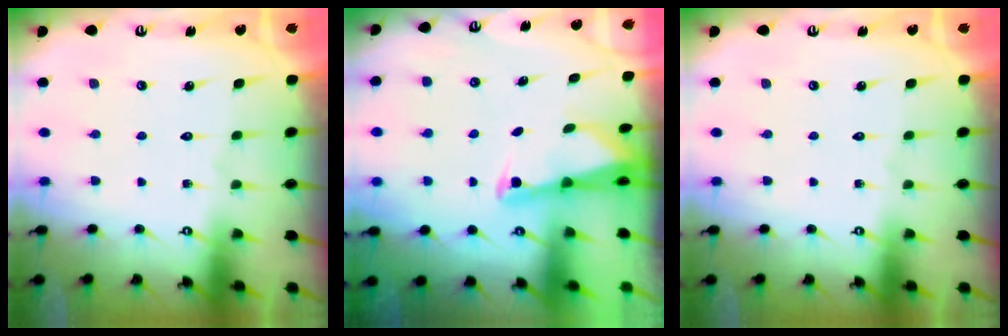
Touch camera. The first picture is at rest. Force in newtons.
{"total": 1.8, "press": 1.7, "slide": 0.3}
{"total": 0.0}